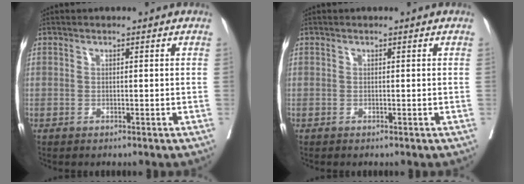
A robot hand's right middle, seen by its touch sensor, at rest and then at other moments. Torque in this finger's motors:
{"motor_torque": [0.01, 0.29, -0.01, 0.00]}